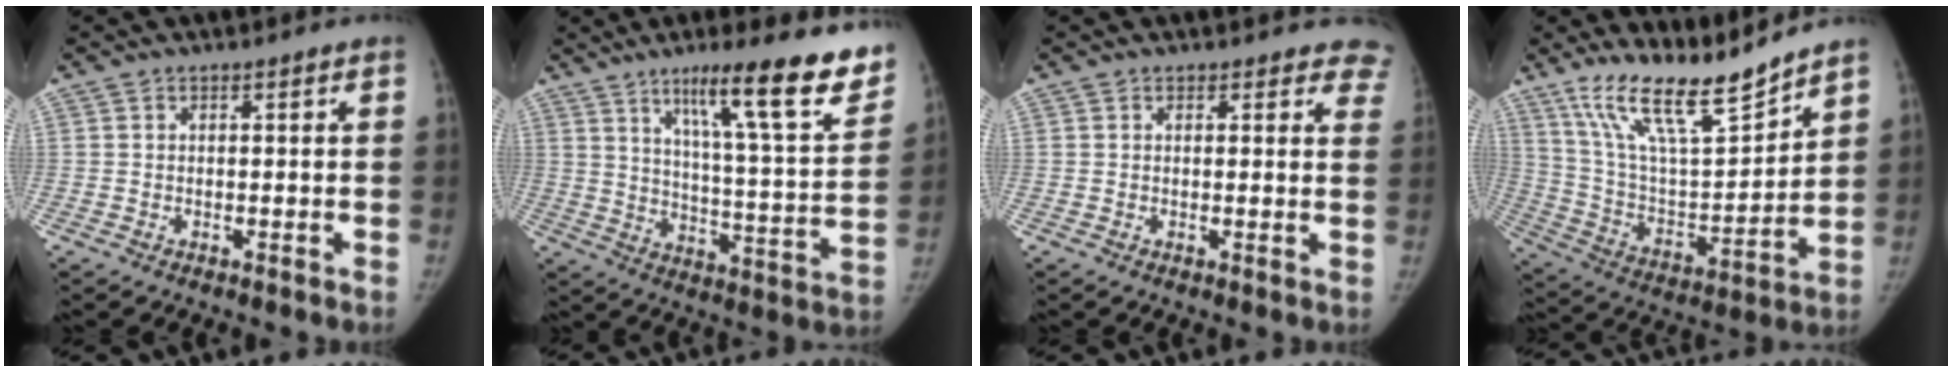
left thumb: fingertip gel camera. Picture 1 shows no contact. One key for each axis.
{"total": 22.5, "fx": 14.3, "fy": 3.5, "fz": 17.1, "tx": -0.220, "ty": -0.061, "tz": 0.217}
{"total": 5.1, "fx": 4.5, "fy": 2.2, "fz": 0.7, "tx": 0.037, "ty": -0.017, "tz": 0.022}
{"total": 16.7, "fx": 13.9, "fy": 2.8, "fz": 8.7, "tx": -0.125, "ty": -0.080, "tz": 0.263}